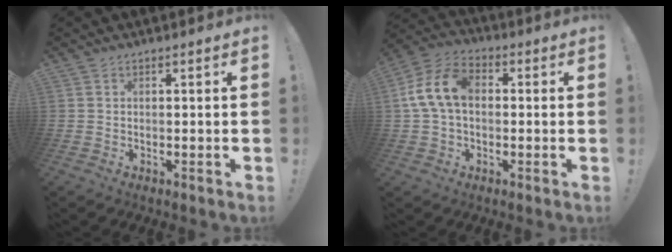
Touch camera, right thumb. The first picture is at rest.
{"total": 12.5, "force": [1.1, 8.2, 9.3], "torque": [-0.188, 0.015, 0.024]}